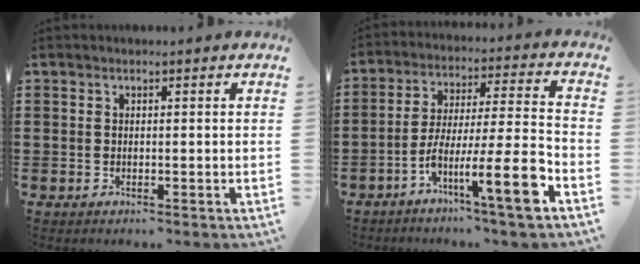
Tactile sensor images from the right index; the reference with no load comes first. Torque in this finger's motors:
{"motor_torque": [1.22, -0.92, 0.71, 0.21]}